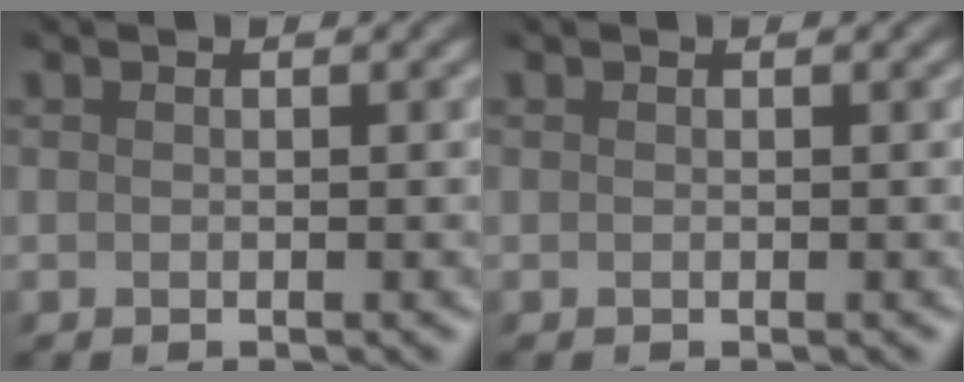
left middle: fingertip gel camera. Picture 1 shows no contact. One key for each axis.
{"total": 0.0}